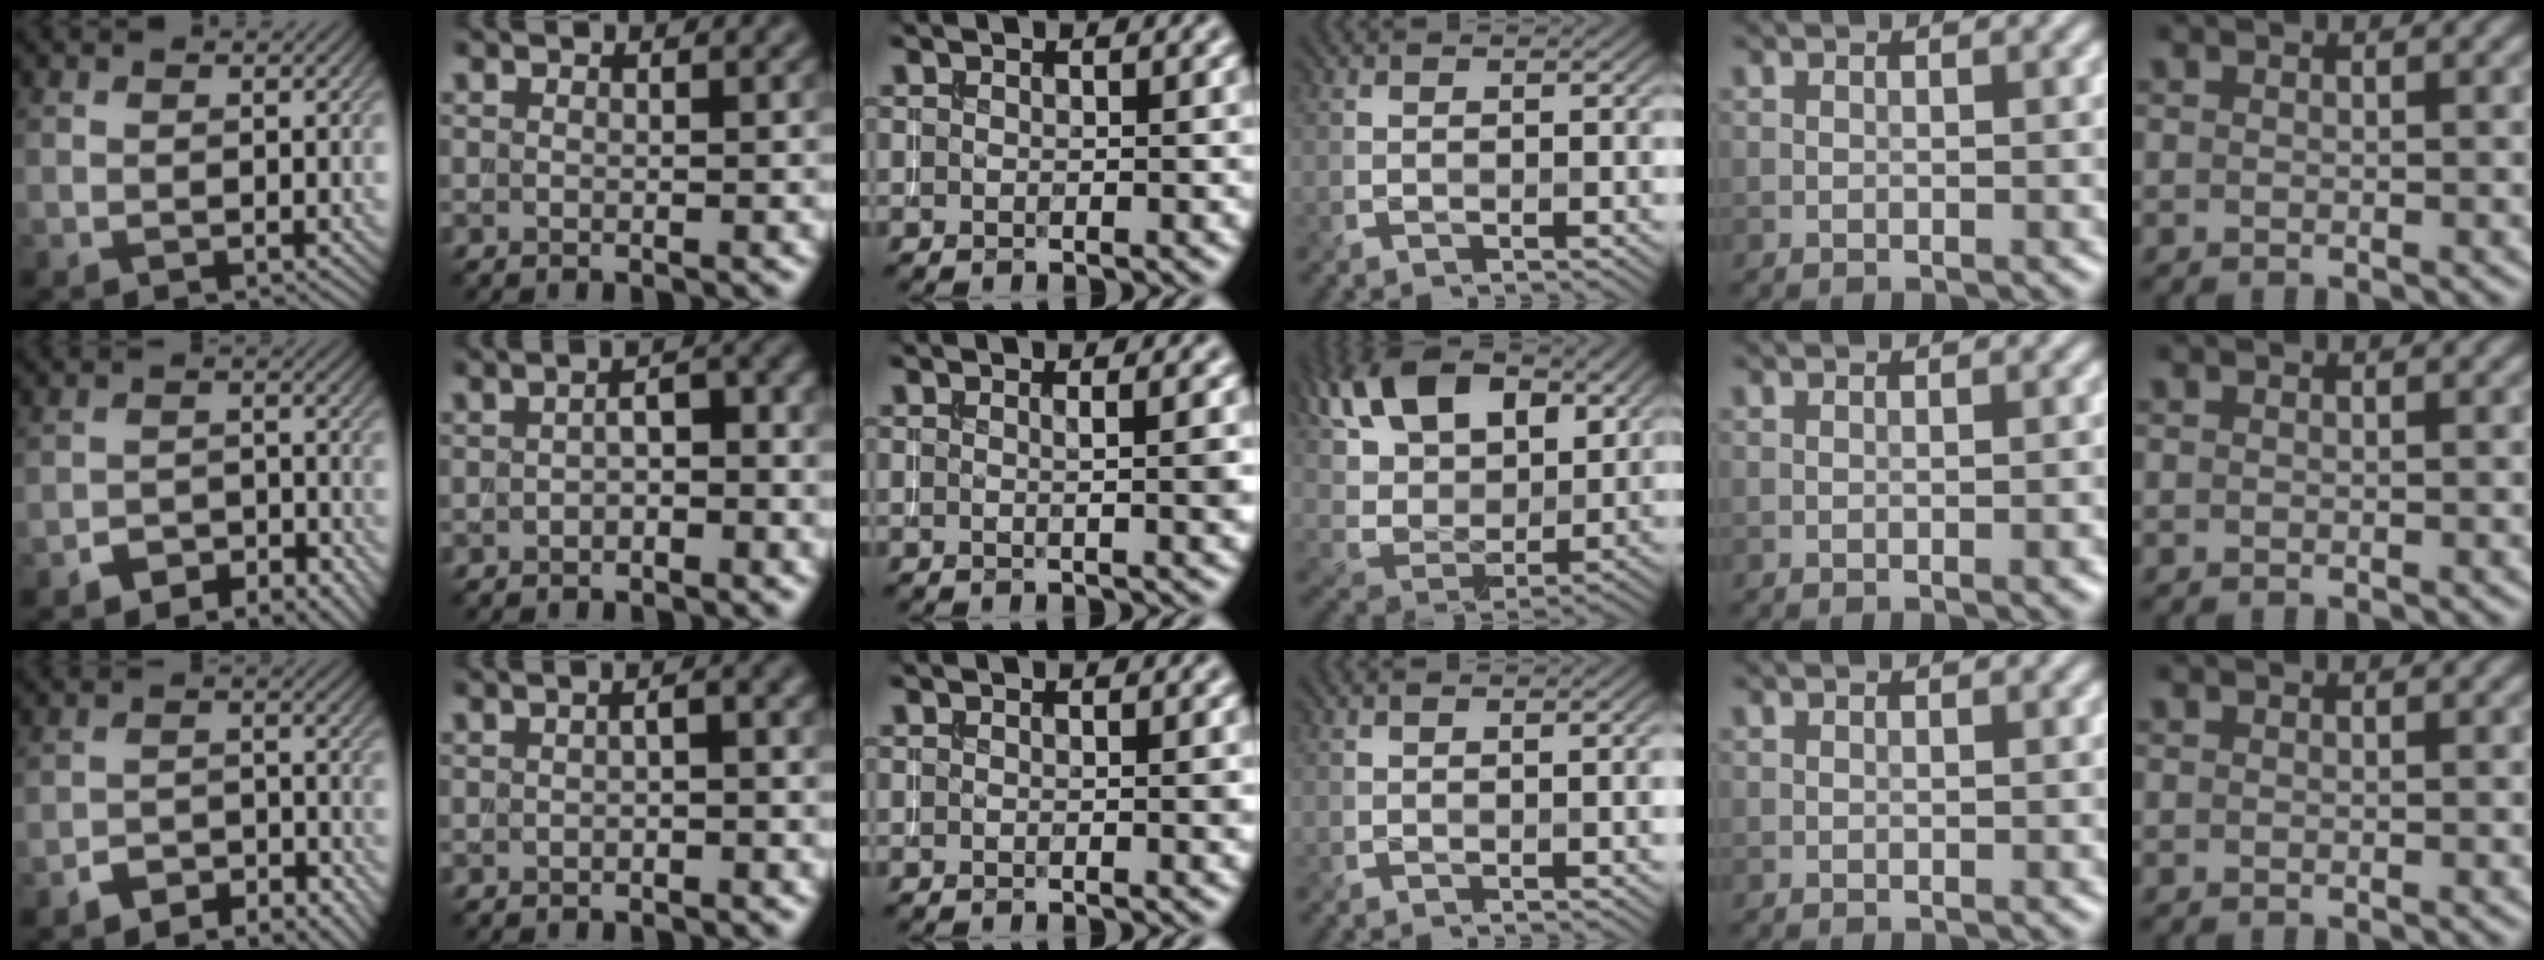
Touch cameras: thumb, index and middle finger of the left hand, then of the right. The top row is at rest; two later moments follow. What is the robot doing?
{"motion": "extract", "object": "backpack"}